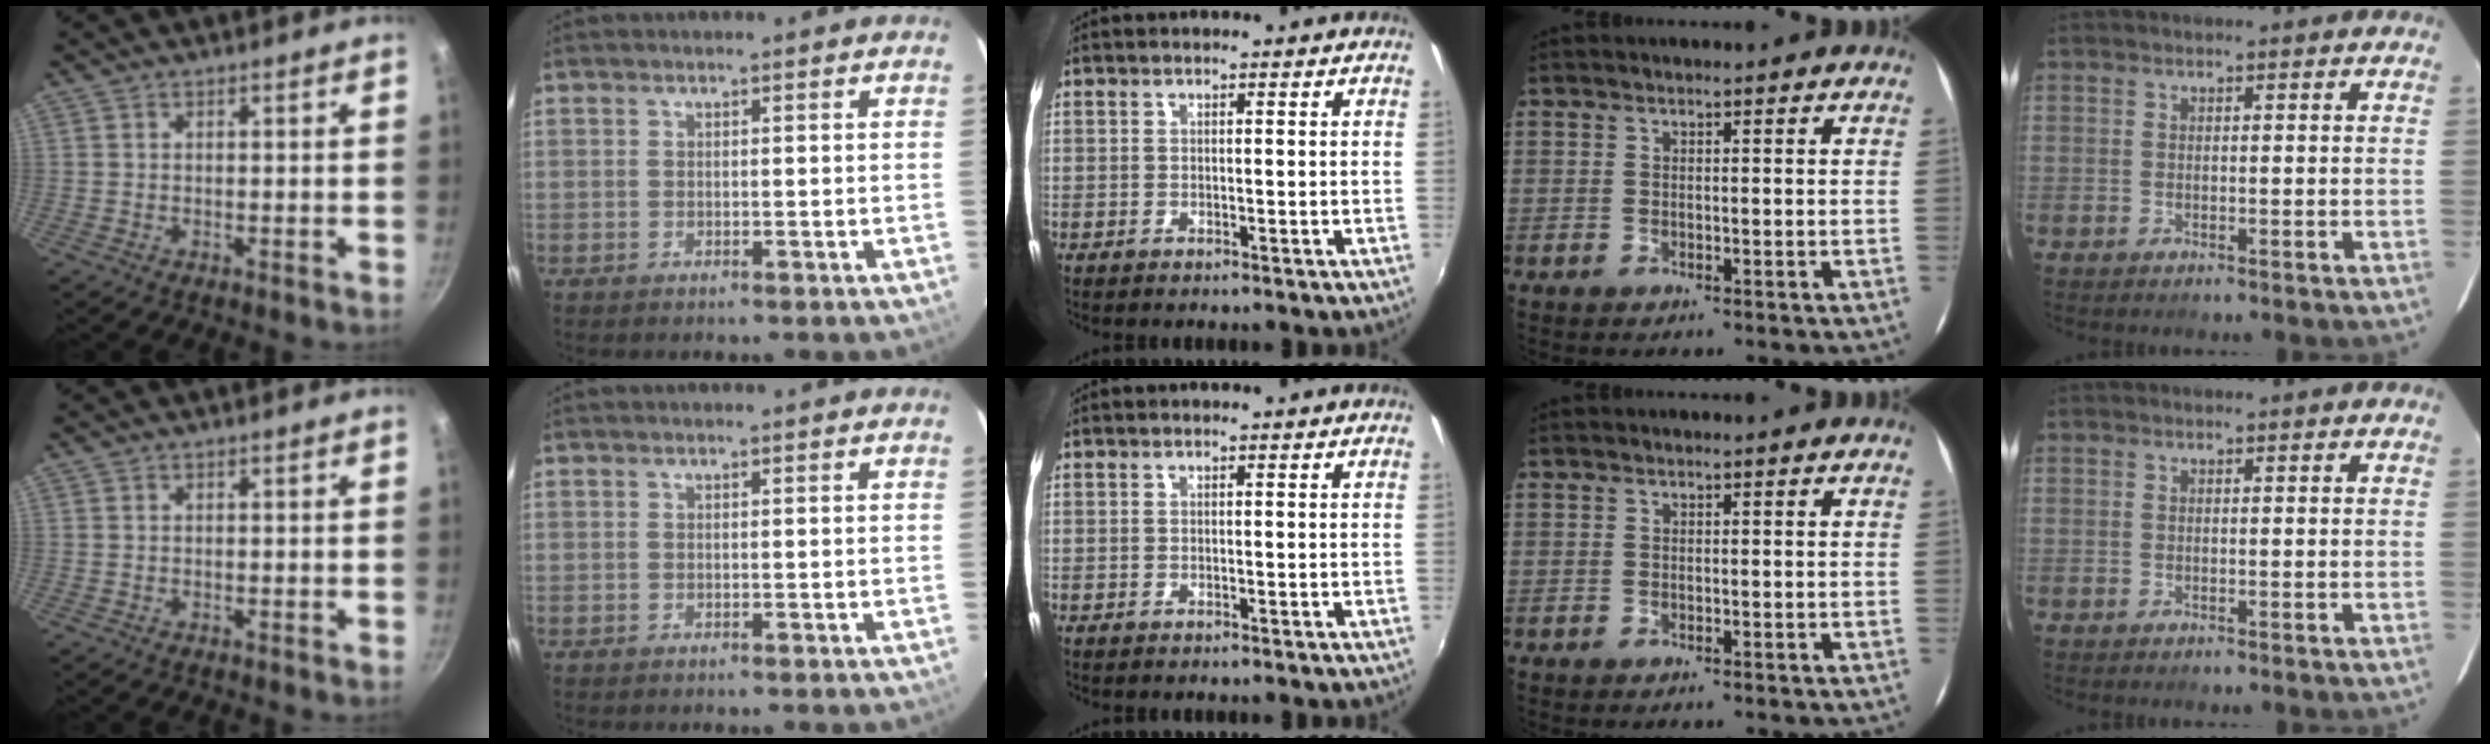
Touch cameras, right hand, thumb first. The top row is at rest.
{}